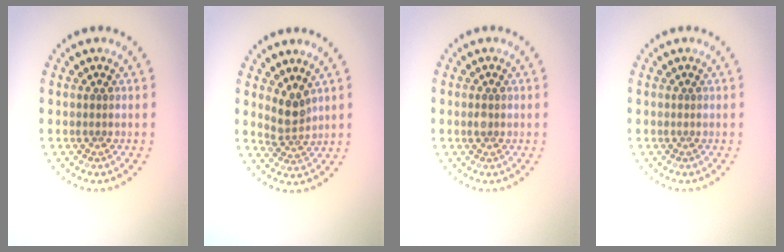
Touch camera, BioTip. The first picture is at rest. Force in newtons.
{"total": 2.4, "press": 1.8, "slide": 1.6}
{"total": 0.7, "press": 0.7, "slide": 0.0}
{"total": 0.0}